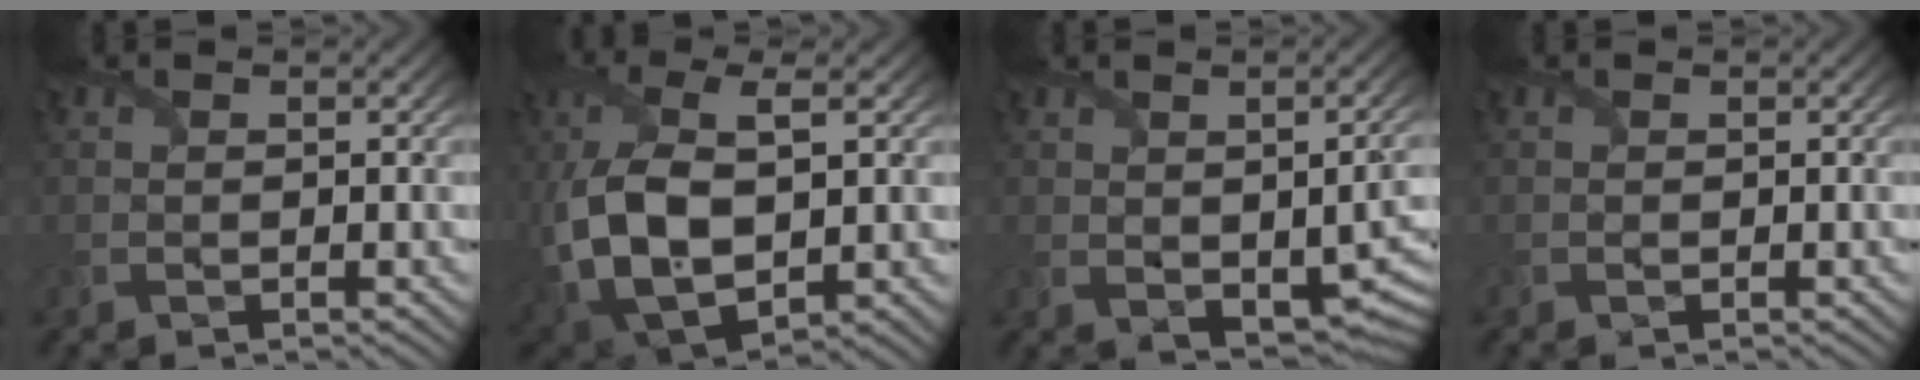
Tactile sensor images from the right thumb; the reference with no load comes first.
{"total": 13.1, "force": [-0.3, 6.7, 11.3], "torque": [-0.272, -0.010, -0.001]}
{"total": 9.1, "force": [-1.9, 5.4, 7.1], "torque": [-0.107, -0.043, 0.002]}
{"total": 0.0}